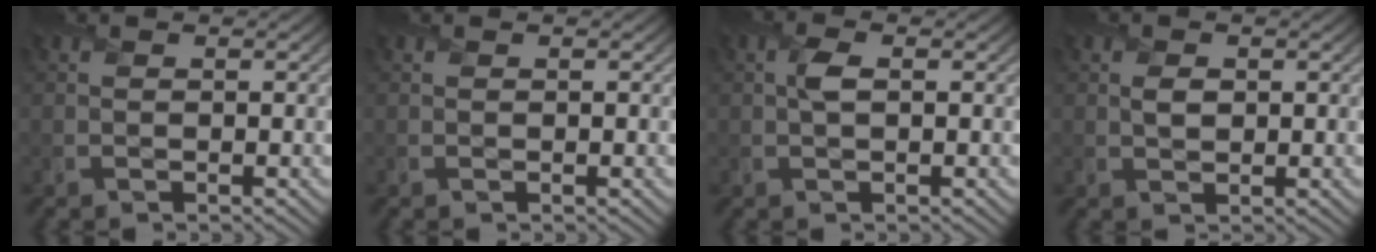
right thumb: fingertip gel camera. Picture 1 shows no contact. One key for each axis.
{"total": 0.0}
{"total": 1.9, "fx": 0.3, "fy": 0.7, "fz": 1.7, "tx": -0.040, "ty": 0.008, "tz": 0.003}
{"total": 1.5, "fx": 0.3, "fy": 1.0, "fz": 1.2, "tx": -0.029, "ty": 0.000, "tz": 0.003}